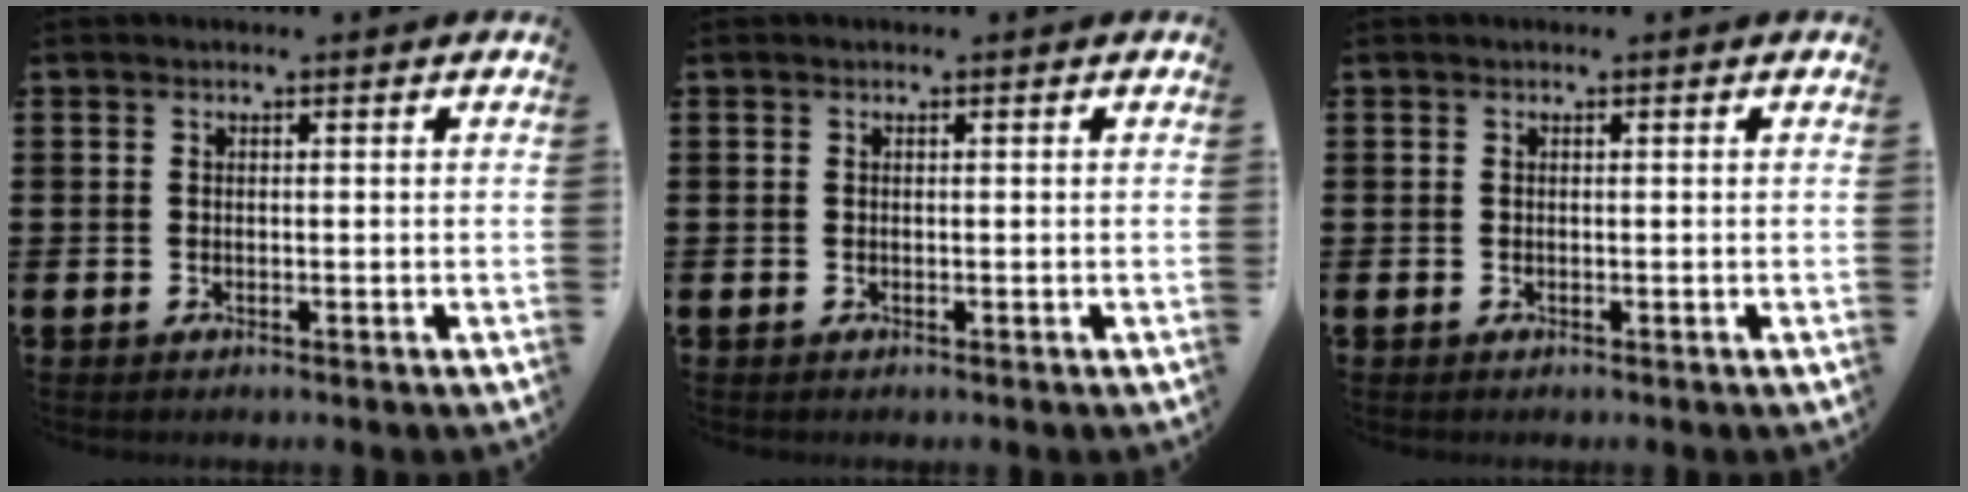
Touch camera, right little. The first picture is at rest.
{"total": 0.0}
{"total": 0.0}